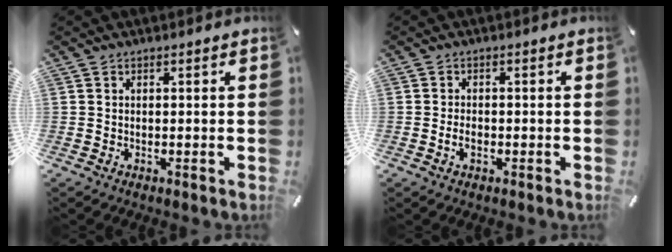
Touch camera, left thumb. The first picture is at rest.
{"total": 1.8, "force": [-0.6, 1.0, 1.3], "torque": [-0.024, 0.002, -0.012]}